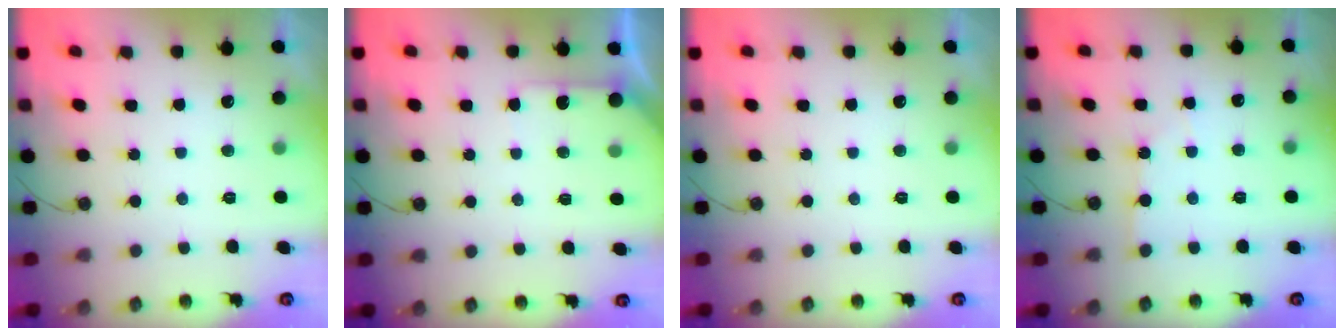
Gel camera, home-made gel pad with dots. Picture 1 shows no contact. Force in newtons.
{"total": 4.0, "press": 3.9, "slide": 0.5}
{"total": 0.0}
{"total": 3.1, "press": 3.1, "slide": 0.5}